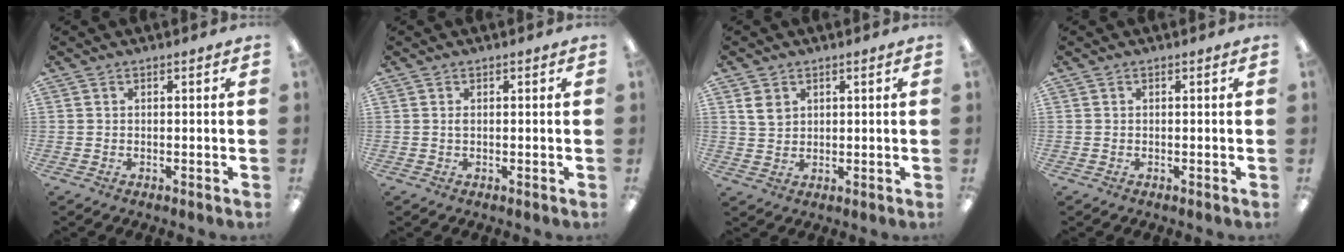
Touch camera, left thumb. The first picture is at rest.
{"total": 0.7, "force": [0.1, 0.4, 0.6], "torque": [-0.013, 0.003, 0.001]}
{"total": 4.0, "force": [1.9, 3.1, 1.7], "torque": [-0.032, 0.002, 0.034]}
{"total": 0.0}